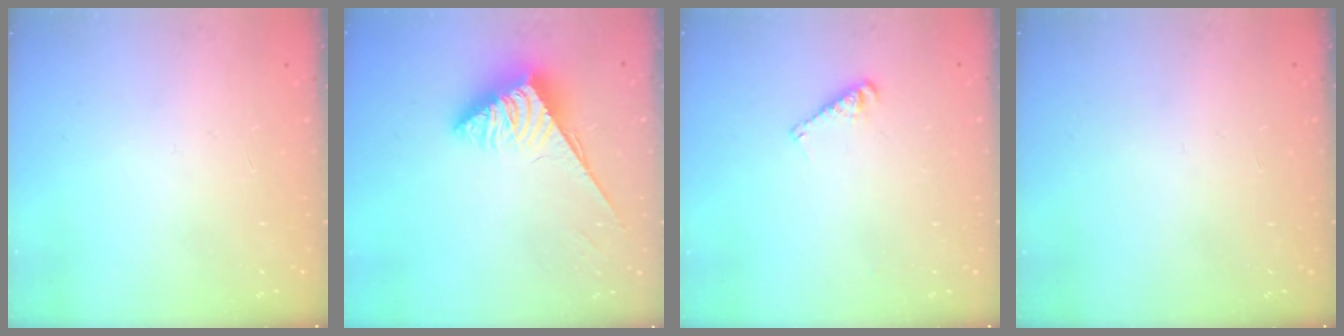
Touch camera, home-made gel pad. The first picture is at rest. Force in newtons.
{"total": 3.7, "press": 3.7, "slide": 0.6}
{"total": 4.9, "press": 4.8, "slide": 0.7}
{"total": 0.0}